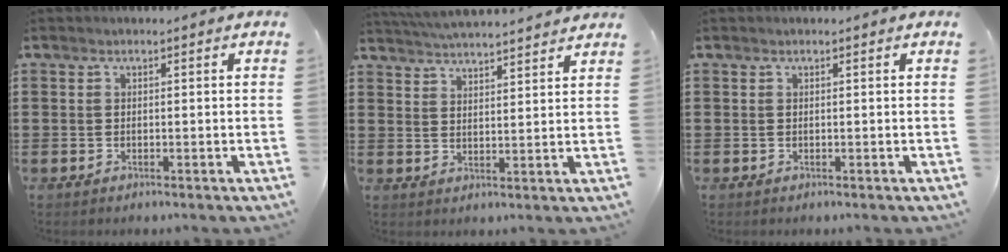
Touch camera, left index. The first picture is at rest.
{"total": 4.2, "force": [4.1, -0.4, 0.4], "torque": [-0.021, -0.020, 0.074]}
{"total": 0.0}